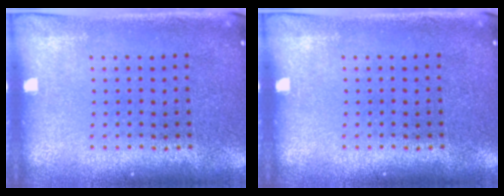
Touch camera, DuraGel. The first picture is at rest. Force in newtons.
{"total": 0.0}